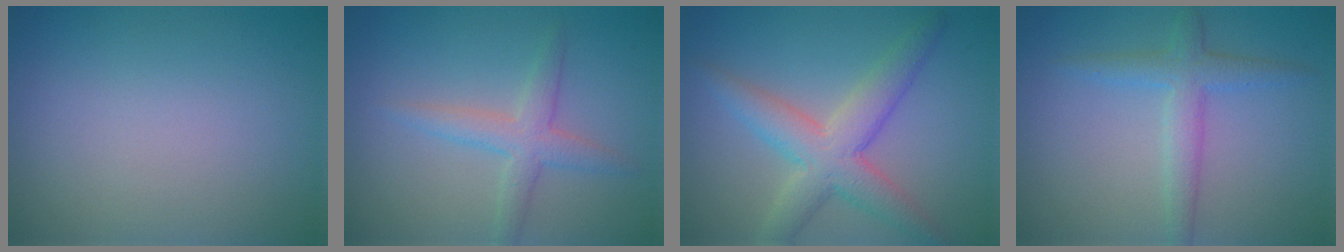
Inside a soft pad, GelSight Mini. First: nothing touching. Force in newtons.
{"total": 2.8, "press": 2.8, "slide": 0.1}
{"total": 4.2, "press": 4.2, "slide": 0.4}
{"total": 2.8, "press": 2.8, "slide": 0.1}